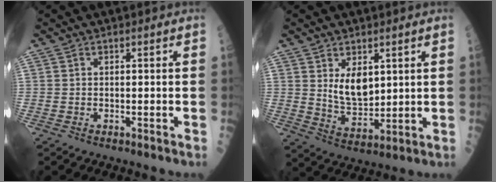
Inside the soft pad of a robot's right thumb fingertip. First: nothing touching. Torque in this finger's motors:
{"motor_torque": [0.65, 0.52, 0.46, 0.10, 0.00]}